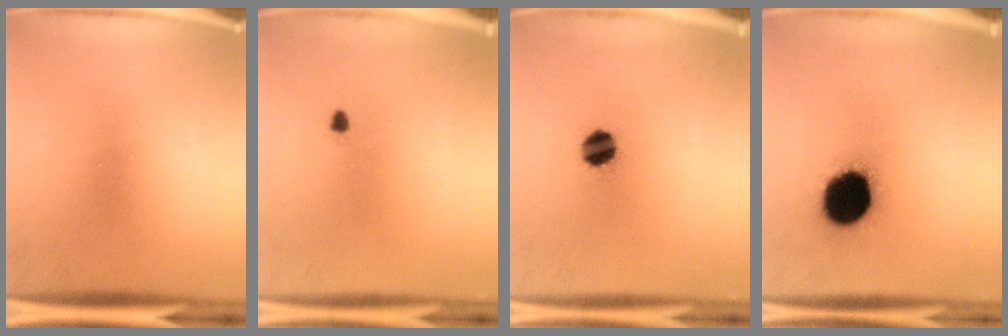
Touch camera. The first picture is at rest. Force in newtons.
{"total": 0.8}
{"total": 6.4}
{"total": 19.1}